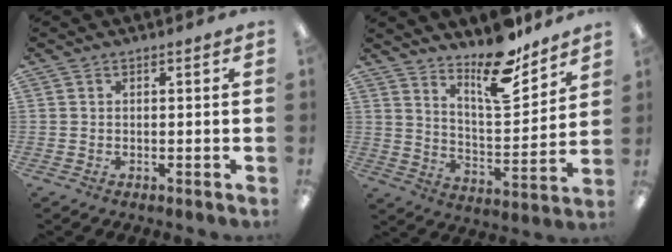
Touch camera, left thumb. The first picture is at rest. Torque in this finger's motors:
{"motor_torque": [0.29, 0.23, 0.25, -0.96, 0.08]}